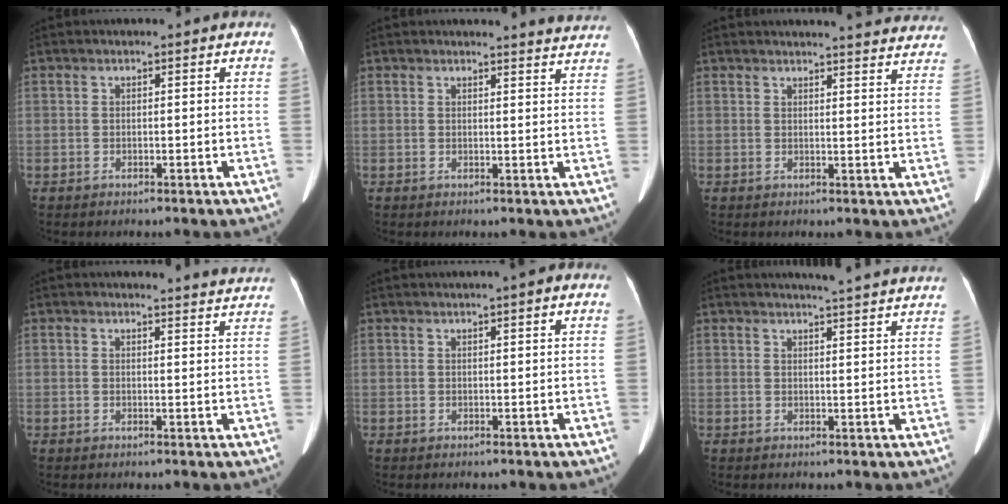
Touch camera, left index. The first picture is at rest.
{"total": 6.1, "force": [6.1, -0.1, 0.7], "torque": [-0.008, -0.023, 0.045]}
{"total": 15.2, "force": [14.7, 1.6, 3.8], "torque": [-0.027, -0.038, 0.147]}
{"total": 6.7, "force": [6.6, -0.1, 0.8], "torque": [-0.008, -0.022, 0.054]}
{"total": 3.1, "force": [2.2, -0.1, 2.2], "torque": [-0.031, 0.020, 0.032]}
{"total": 10.8, "force": [10.1, -0.5, 3.7], "torque": [-0.051, -0.010, 0.107]}